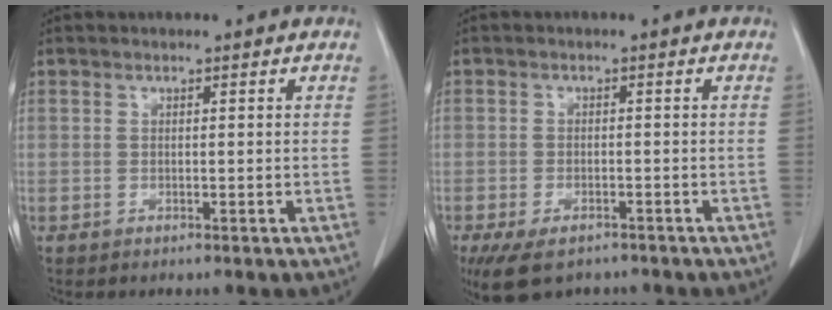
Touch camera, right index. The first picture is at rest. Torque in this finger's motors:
{"motor_torque": [1.02, -0.82, 0.38, 0.11]}